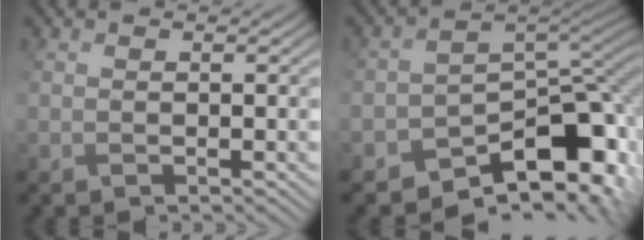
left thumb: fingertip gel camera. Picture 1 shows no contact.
{"total": 10.2, "force": [-5.5, 5.7, 6.4], "torque": [-0.094, -0.011, -0.072]}